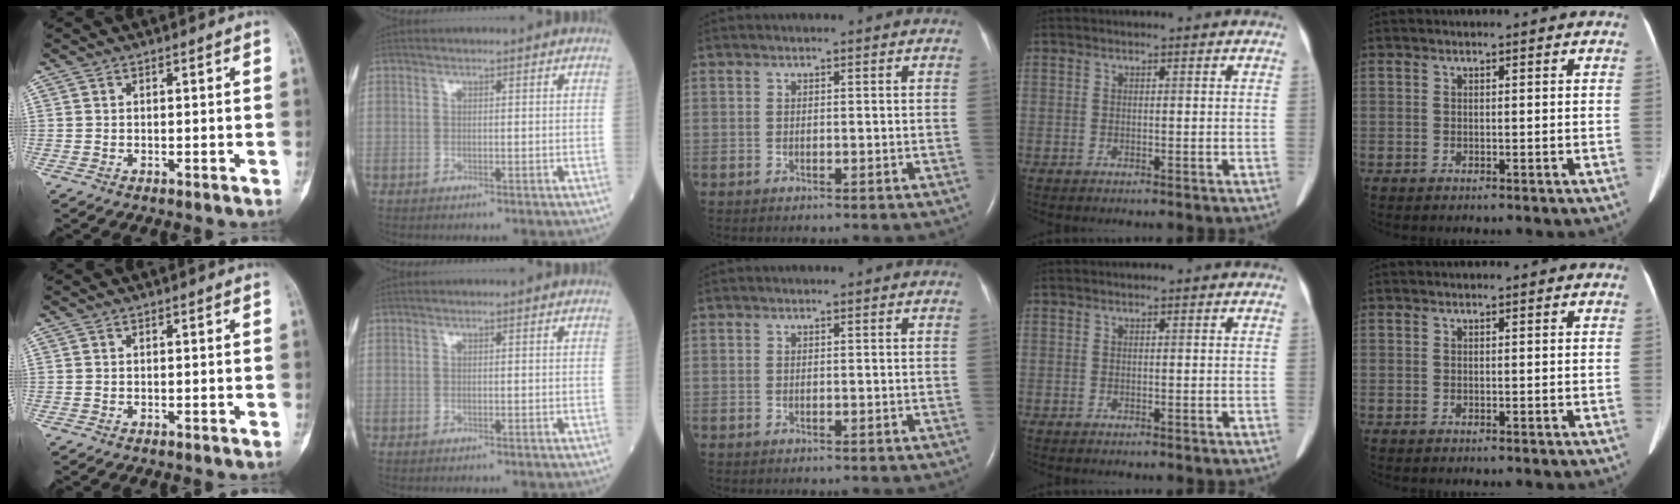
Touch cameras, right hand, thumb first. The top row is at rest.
{}